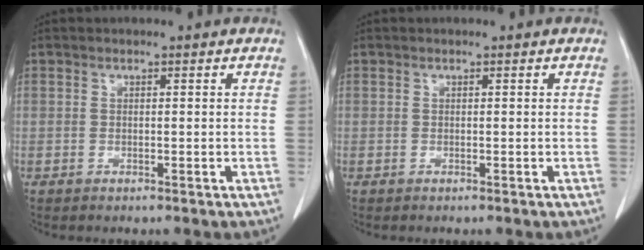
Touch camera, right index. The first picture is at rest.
{"total": 0.0}